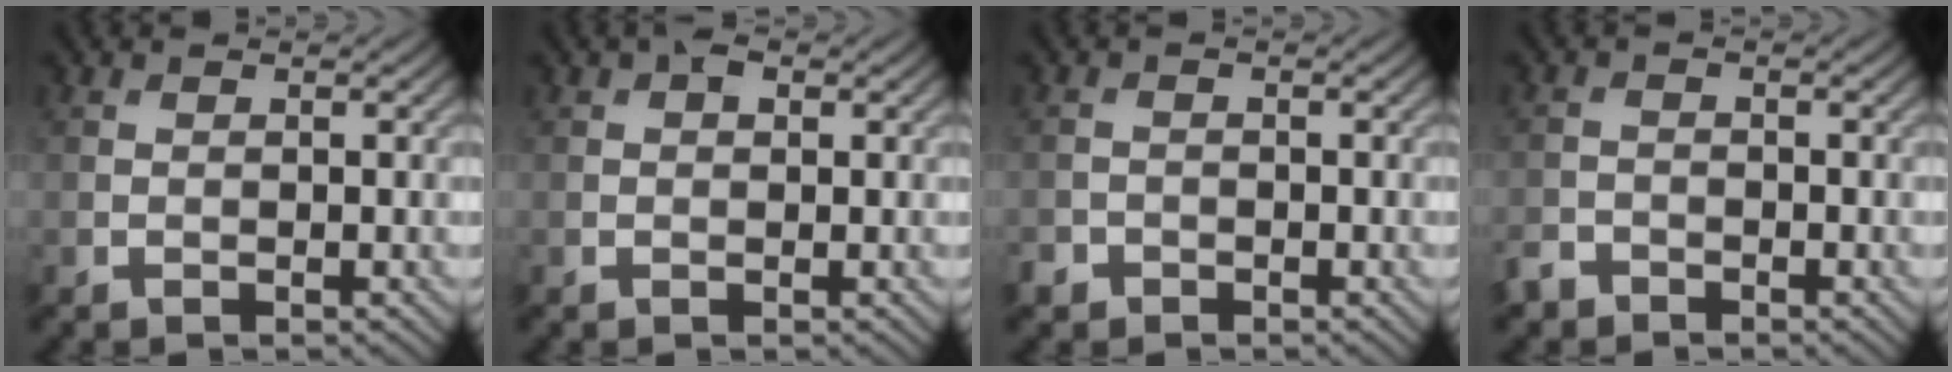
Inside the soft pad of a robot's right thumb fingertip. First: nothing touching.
{"total": 1.4, "force": [0.6, 0.9, 1.0], "torque": [-0.015, 0.003, 0.007]}
{"total": 1.5, "force": [-1.1, 1.0, 0.2], "torque": [-0.002, -0.002, -0.026]}
{"total": 2.0, "force": [-1.7, 1.0, 0.4], "torque": [-0.009, -0.003, -0.042]}